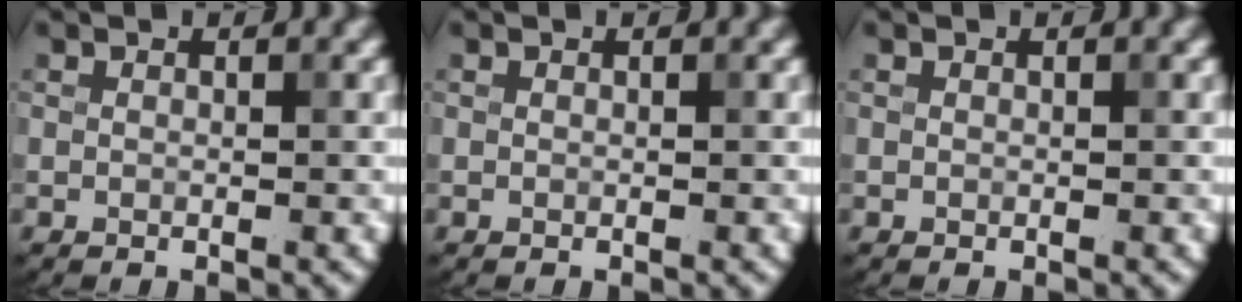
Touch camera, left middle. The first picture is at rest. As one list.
[{"total": 0.0}, {"total": 0.0}]